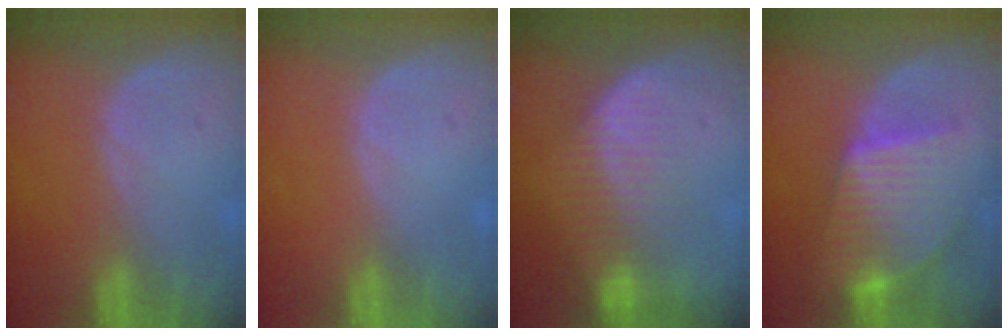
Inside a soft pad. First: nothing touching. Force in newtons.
{"total": 0.0}
{"total": 7.3, "press": 6.6, "slide": 3.1}
{"total": 9.1, "press": 9.1, "slide": 0.4}